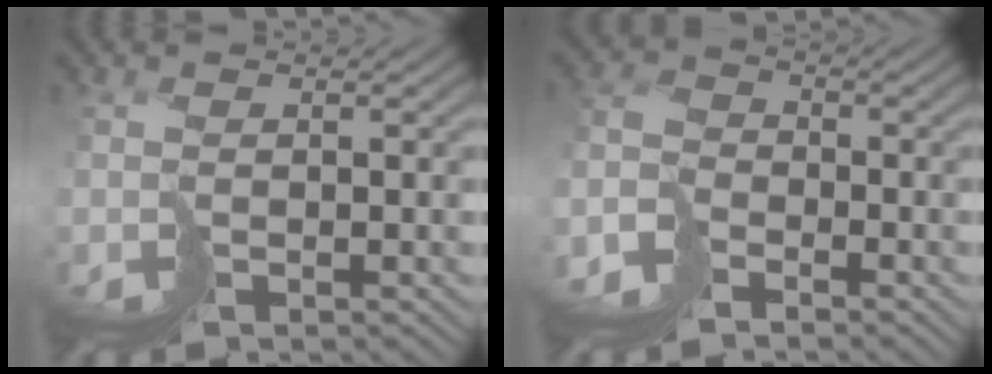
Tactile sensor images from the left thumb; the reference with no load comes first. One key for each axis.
{"total": 4.2, "fx": -3.8, "fy": 1.6, "fz": 1.1, "tx": -0.013, "ty": 0.001, "tz": -0.088}